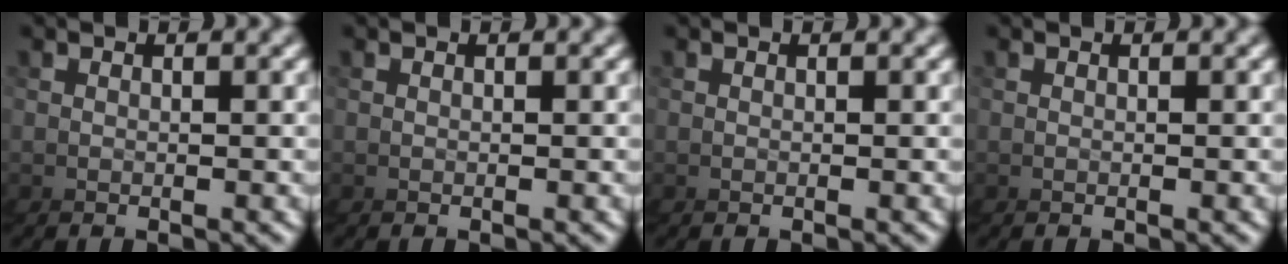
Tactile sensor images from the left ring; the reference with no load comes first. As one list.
[{"total": 0.0}, {"total": 0.0}, {"total": 0.0}]